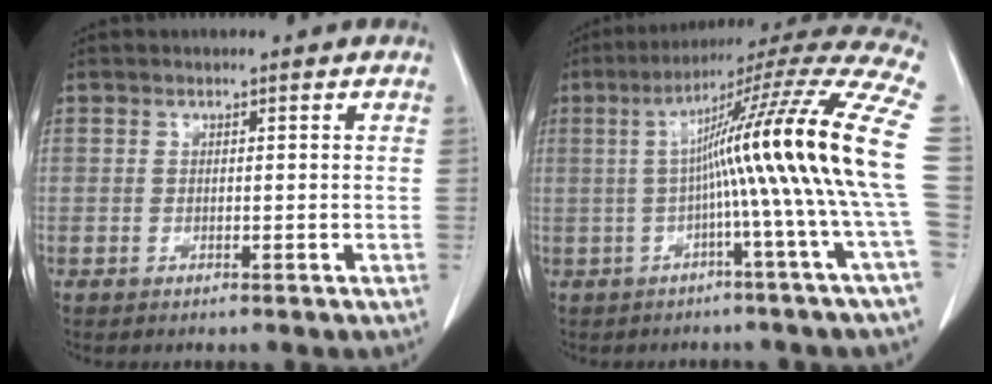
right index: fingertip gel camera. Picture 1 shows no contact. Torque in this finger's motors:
{"motor_torque": [1.88, -0.26, 1.00, 0.21]}